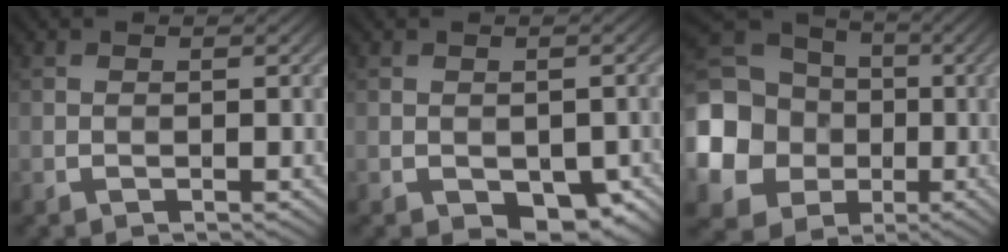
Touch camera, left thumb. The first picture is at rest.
{"total": 5.7, "force": [-2.7, 3.1, 4.0], "torque": [-0.050, -0.015, -0.032]}
{"total": 17.6, "force": [-2.4, 16.0, 7.0], "torque": [-0.249, -0.029, -0.073]}